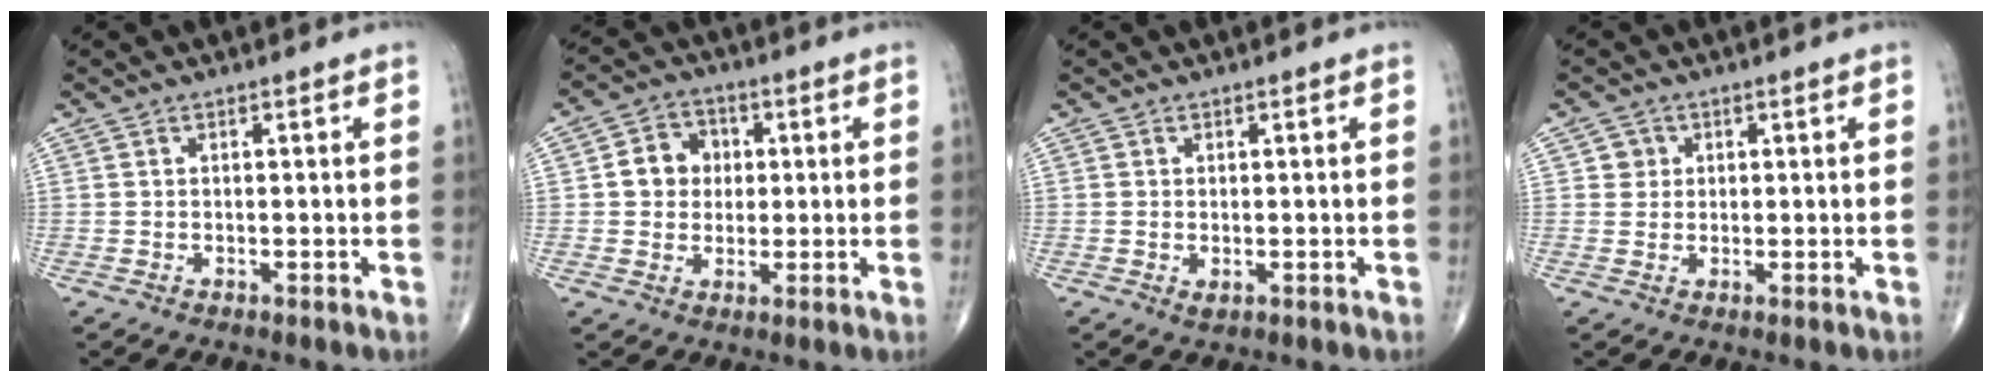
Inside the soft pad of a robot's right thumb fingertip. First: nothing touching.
{"total": 7.3, "force": [0.9, 6.4, 3.4], "torque": [-0.022, 0.006, 0.006]}
{"total": 1.2, "force": [-0.2, 0.7, 0.9], "torque": [-0.017, -0.004, -0.001]}
{"total": 2.4, "force": [0.7, 2.3, 0.2], "torque": [0.012, 0.000, 0.006]}